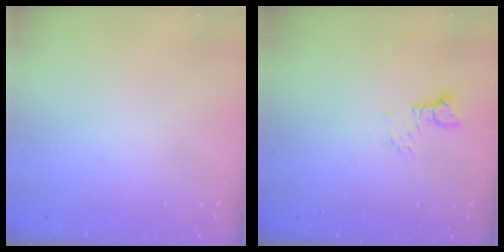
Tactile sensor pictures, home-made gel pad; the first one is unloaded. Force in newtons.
{"total": 2.4, "press": 2.4, "slide": 0.1}